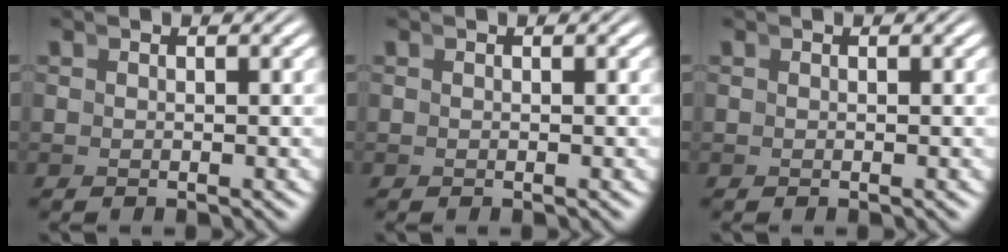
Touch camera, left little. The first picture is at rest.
{"total": 0.0}
{"total": 0.0}